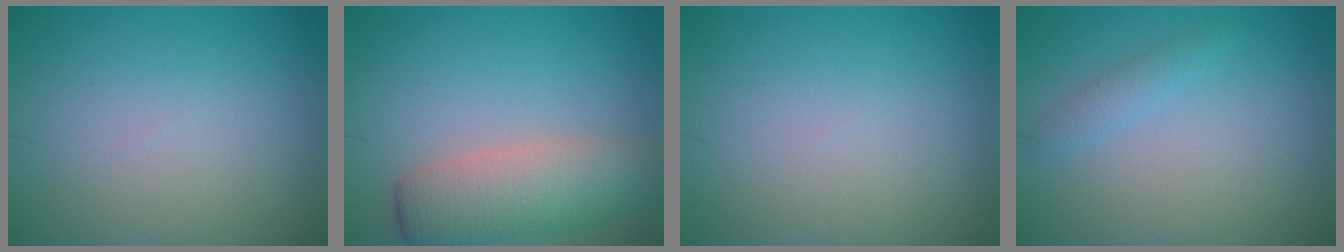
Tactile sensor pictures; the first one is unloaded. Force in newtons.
{"total": 6.0, "press": 6.0, "slide": 0.3}
{"total": 0.0}
{"total": 1.3, "press": 1.3, "slide": 0.0}